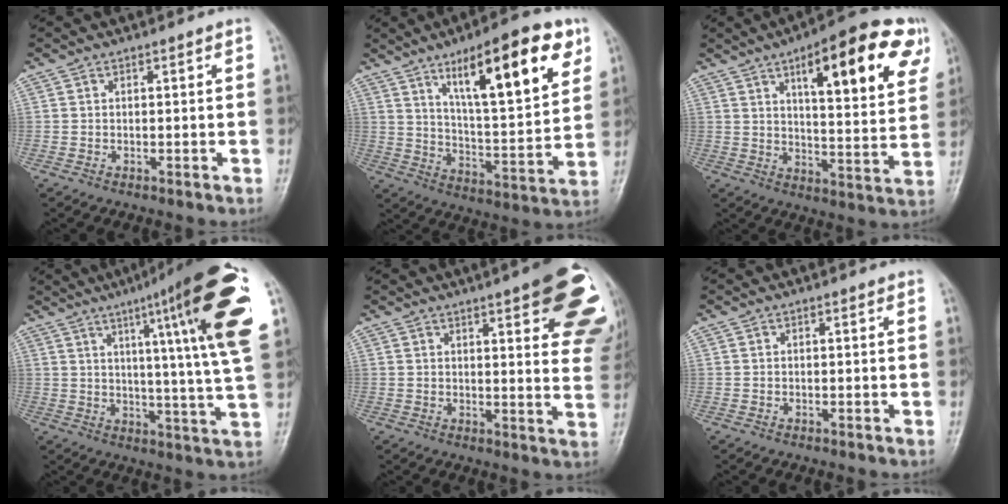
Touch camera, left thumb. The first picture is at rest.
{"total": 21.1, "force": [10.7, 5.9, 17.2], "torque": [-0.224, -0.039, 0.168]}
{"total": 20.8, "force": [9.6, 6.3, 17.4], "torque": [-0.202, -0.021, 0.129]}
{"total": 22.5, "force": [9.5, 1.6, 20.3], "torque": [-0.271, -0.025, 0.124]}
{"total": 20.1, "force": [9.7, 5.3, 16.8], "torque": [-0.170, -0.023, 0.109]}
{"total": 0.0}